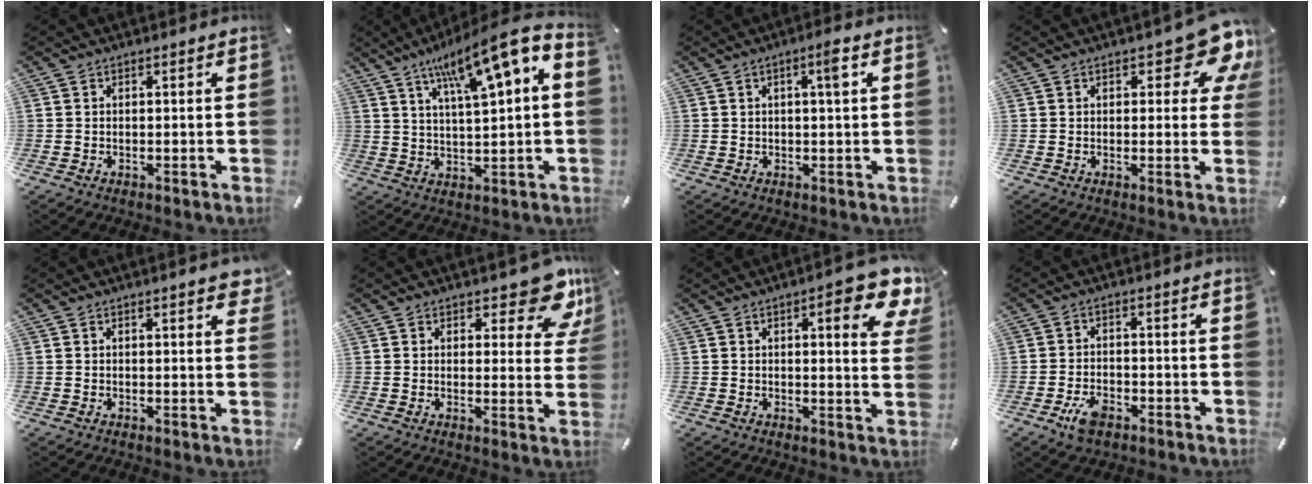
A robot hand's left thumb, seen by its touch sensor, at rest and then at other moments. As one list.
[{"total": 12.3, "force": [7.7, 2.5, 9.2], "torque": [-0.160, -0.048, 0.129]}, {"total": 3.7, "force": [1.1, 0.5, 3.5], "torque": [-0.053, -0.002, 0.011]}, {"total": 10.5, "force": [5.8, 4.4, 7.5], "torque": [-0.082, -0.036, 0.093]}, {"total": 2.7, "force": [1.6, 0.7, 2.1], "torque": [-0.028, -0.003, 0.023]}, {"total": 11.1, "force": [7.5, 4.7, 6.6], "torque": [-0.057, -0.057, 0.126]}, {"total": 10.7, "force": [5.3, 2.8, 8.8], "torque": [-0.109, -0.034, 0.081]}, {"total": 5.5, "force": [-3.0, 3.2, 3.3], "torque": [-0.070, 0.015, -0.056]}]